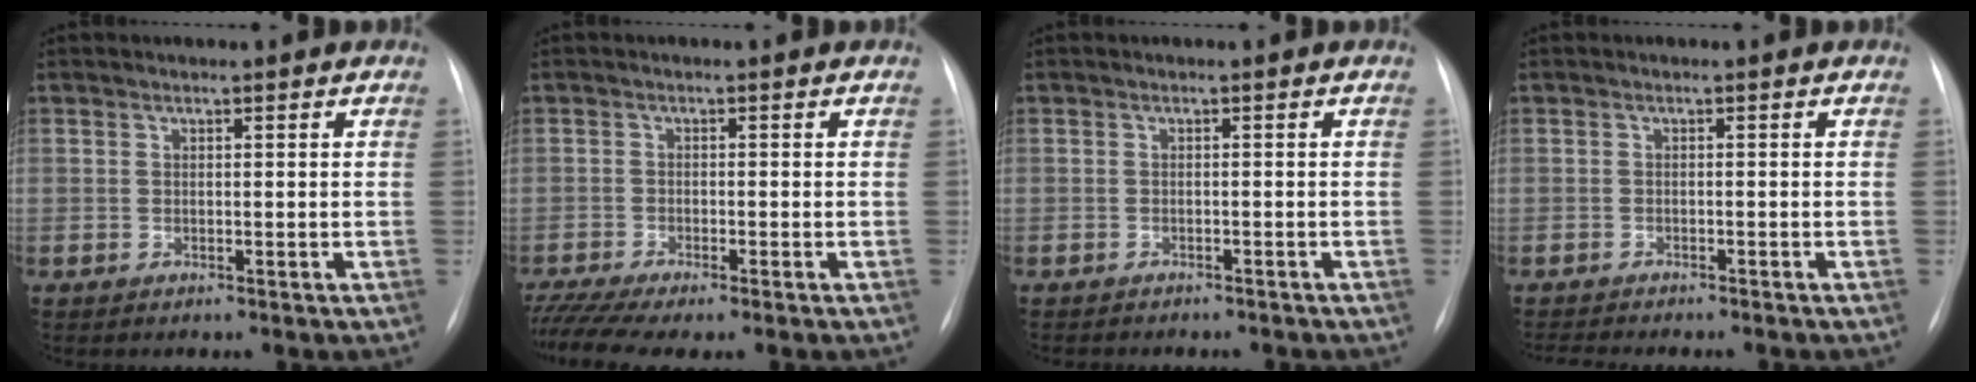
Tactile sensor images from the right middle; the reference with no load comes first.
{"total": 6.7, "force": [-5.4, 0.6, 4.0], "torque": [-0.075, -0.006, -0.090]}
{"total": 5.8, "force": [-5.2, 1.6, 2.2], "torque": [-0.022, 0.001, -0.059]}
{"total": 6.7, "force": [-6.1, 0.9, 2.8], "torque": [-0.033, -0.003, -0.083]}